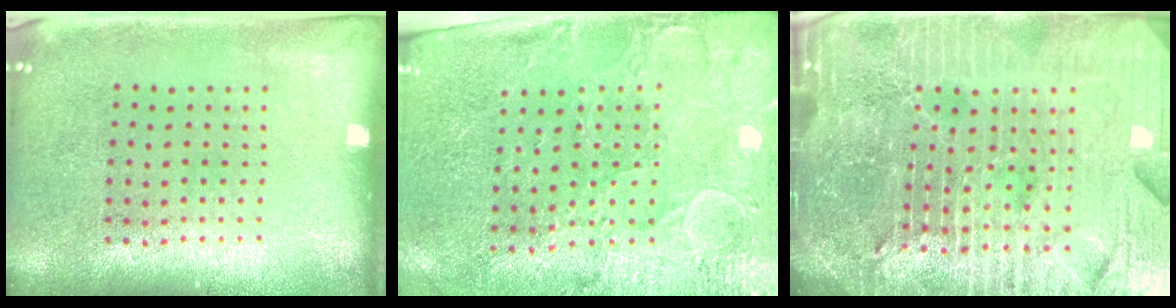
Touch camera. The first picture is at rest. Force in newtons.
{"total": 3.1, "press": 2.9, "slide": 1.2}
{"total": 7.1, "press": 6.2, "slide": 3.5}